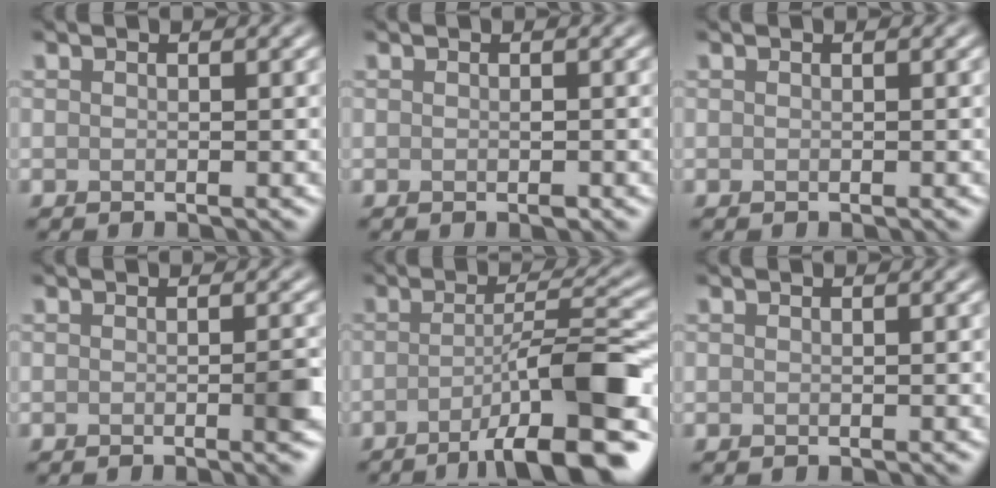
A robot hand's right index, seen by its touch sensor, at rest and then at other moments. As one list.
[{"total": 0.6, "force": [-0.1, 0.3, 0.5], "torque": [-0.007, 0.000, 0.000]}, {"total": 0.0}, {"total": 2.2, "force": [-0.5, 0.4, 2.1], "torque": [-0.025, -0.006, -0.007]}, {"total": 10.5, "force": [-5.3, 1.8, 8.9], "torque": [-0.113, 0.013, -0.086]}, {"total": 0.0}]